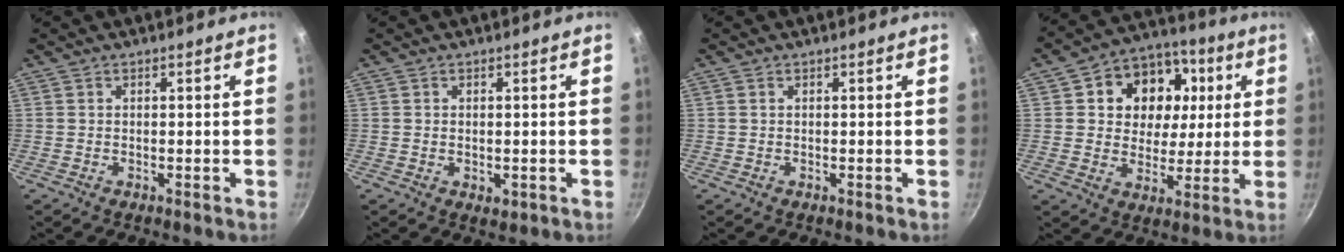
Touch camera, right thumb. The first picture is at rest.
{"total": 1.8, "force": [-0.3, 1.1, 1.4], "torque": [-0.020, -0.006, -0.003]}
{"total": 0.0}
{"total": 15.3, "force": [3.7, 12.7, 7.7], "torque": [-0.102, 0.003, 0.051]}